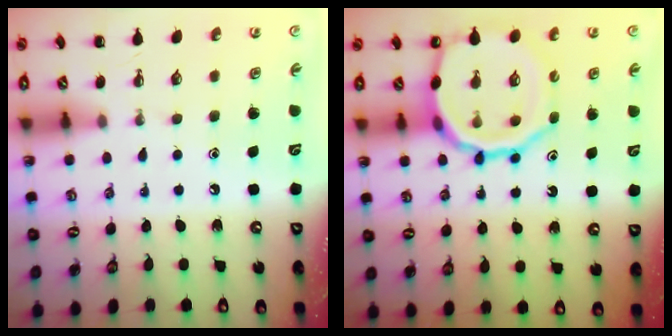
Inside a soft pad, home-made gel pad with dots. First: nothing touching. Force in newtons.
{"total": 16.7, "press": 16.6, "slide": 2.0}